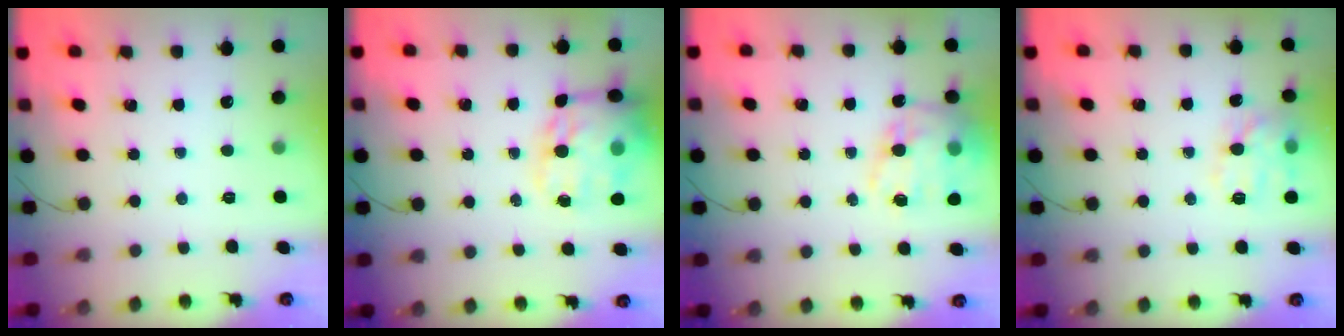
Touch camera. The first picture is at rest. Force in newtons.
{"total": 18.8, "press": 18.4, "slide": 3.7}
{"total": 17.7, "press": 17.3, "slide": 3.9}
{"total": 12.3, "press": 12.3, "slide": 0.2}